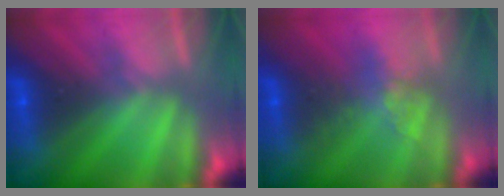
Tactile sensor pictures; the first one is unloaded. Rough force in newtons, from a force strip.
{"total": 2.4}